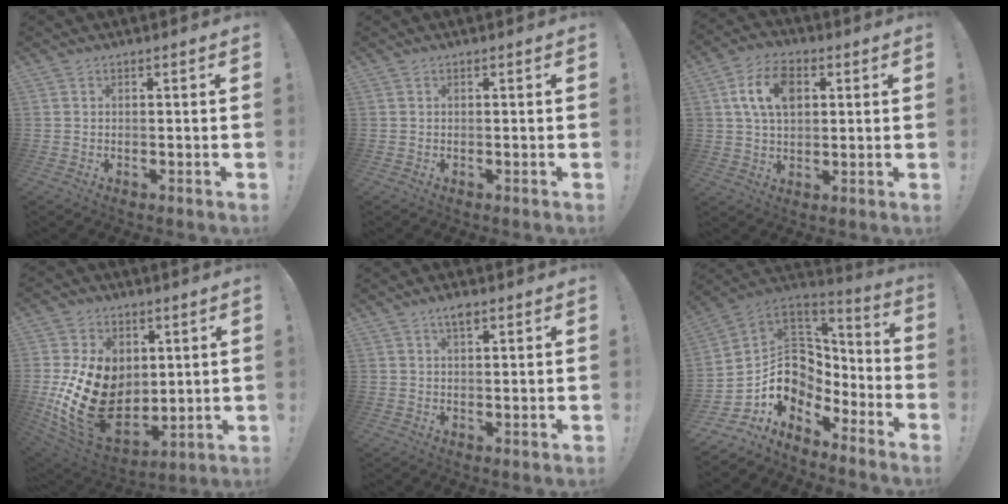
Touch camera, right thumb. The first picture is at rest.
{"total": 0.0}
{"total": 11.7, "force": [3.5, 7.9, 7.9], "torque": [-0.138, 0.011, 0.065]}
{"total": 23.9, "force": [-0.4, 17.4, 16.5], "torque": [-0.326, -0.011, 0.021]}
{"total": 3.3, "force": [2.1, 1.1, 2.2], "torque": [-0.035, -0.005, 0.035]}
{"total": 11.3, "force": [-1.5, 9.8, 5.5], "torque": [-0.107, -0.015, -0.011]}